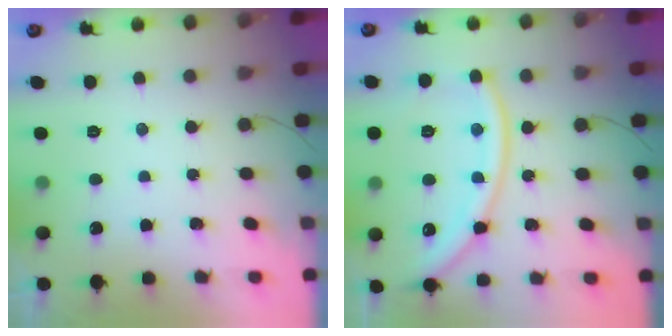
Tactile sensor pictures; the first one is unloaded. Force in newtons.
{"total": 15.0, "press": 14.9, "slide": 1.8}